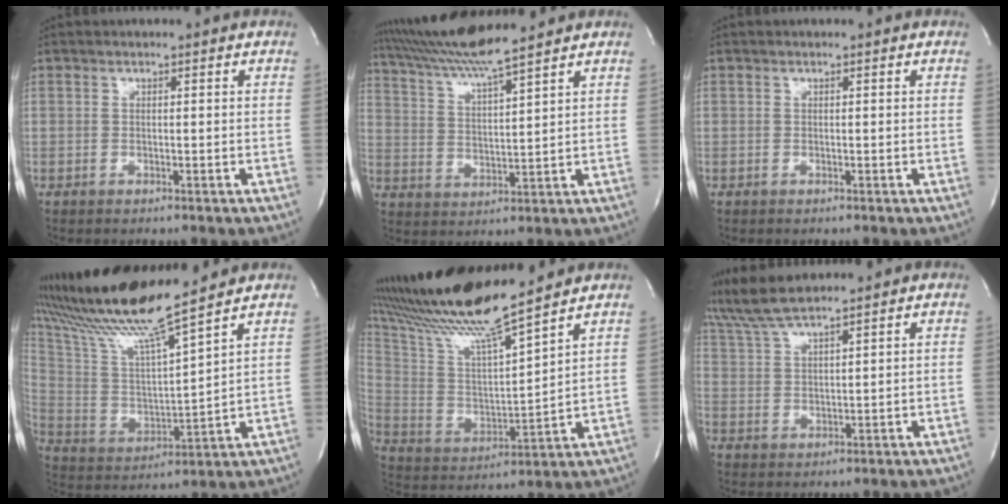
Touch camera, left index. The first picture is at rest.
{"total": 9.3, "force": [8.4, -1.6, 3.7], "torque": [-0.078, 0.013, 0.162]}
{"total": 0.0}
{"total": 17.4, "force": [14.6, -1.2, 9.3], "torque": [-0.190, -0.002, 0.267]}
{"total": 16.9, "force": [14.7, -1.0, 8.3], "torque": [-0.174, -0.006, 0.272]}
{"total": 6.8, "force": [6.2, -0.4, 2.8], "torque": [-0.074, 0.022, 0.127]}